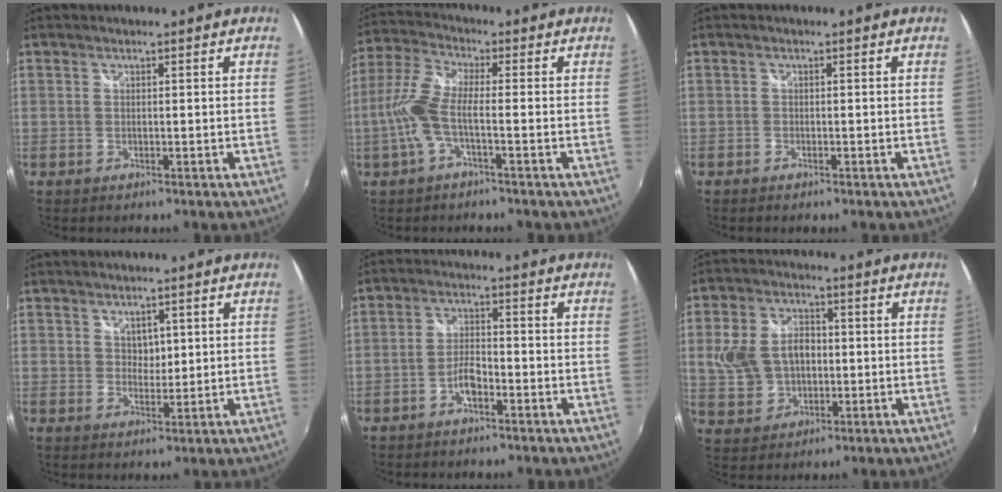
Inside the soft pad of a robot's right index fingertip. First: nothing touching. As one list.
[{"total": 7.9, "force": [-2.2, 1.3, 7.5], "torque": [-0.177, 0.005, -0.044]}, {"total": 0.8, "force": [-0.7, 0.4, 0.3], "torque": [-0.008, -0.002, -0.013]}, {"total": 2.6, "force": [1.2, 1.9, 1.1], "torque": [-0.011, 0.001, 0.023]}, {"total": 3.8, "force": [-2.4, 1.3, 2.6], "torque": [-0.060, 0.007, -0.044]}, {"total": 10.4, "force": [0.3, 7.8, 6.8], "torque": [-0.150, 0.018, 0.016]}]